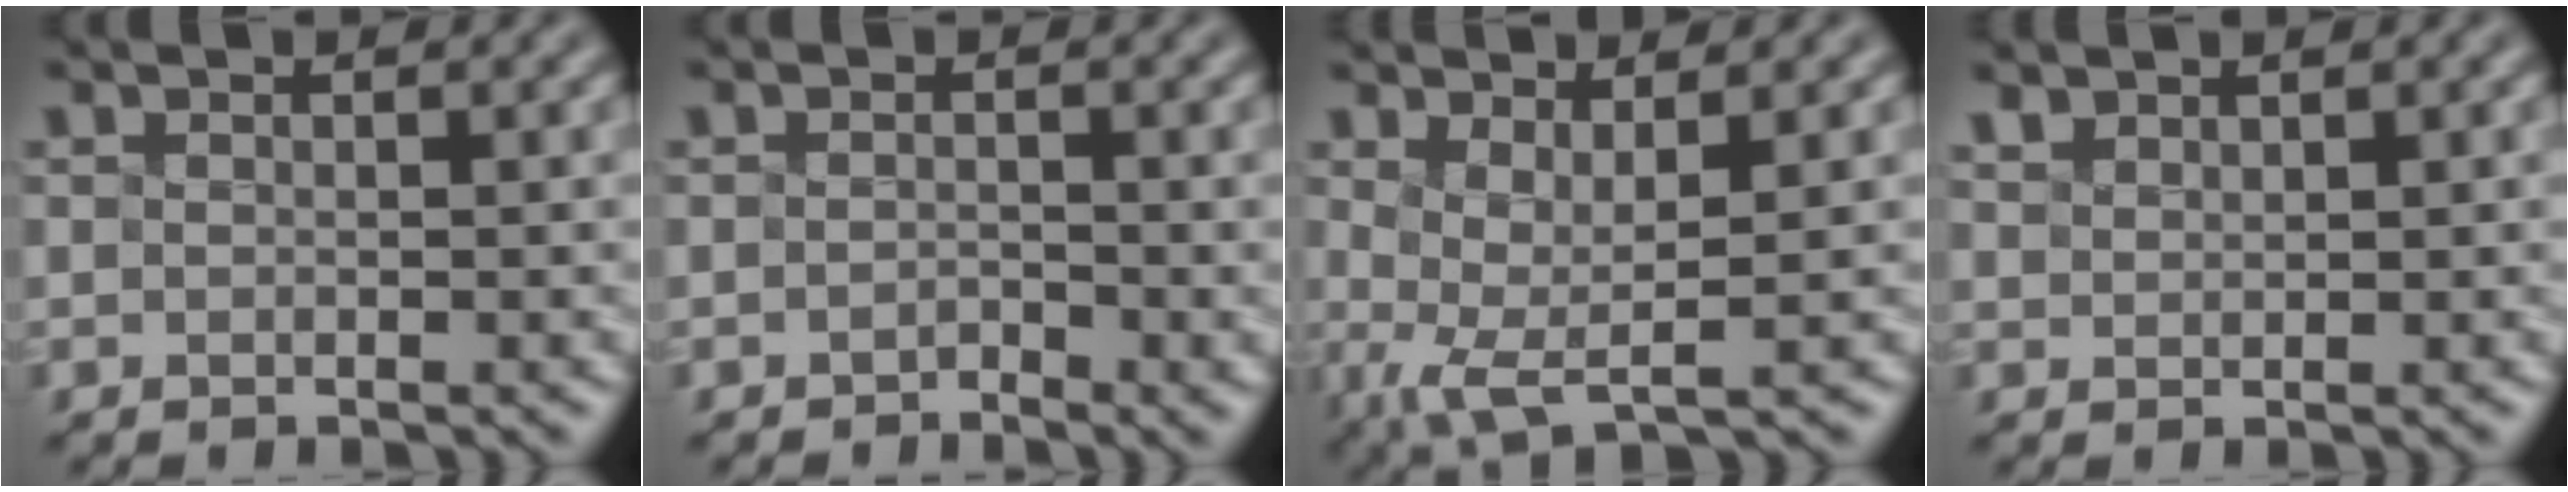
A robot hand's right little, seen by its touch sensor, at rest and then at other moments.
{"total": 1.4, "force": [-1.2, -0.5, -0.4], "torque": [-0.006, 0.000, -0.001]}
{"total": 2.5, "force": [0.3, 0.3, 2.5], "torque": [-0.056, 0.002, 0.024]}
{"total": 1.2, "force": [0.8, -0.5, -0.8], "torque": [-0.005, 0.008, 0.041]}